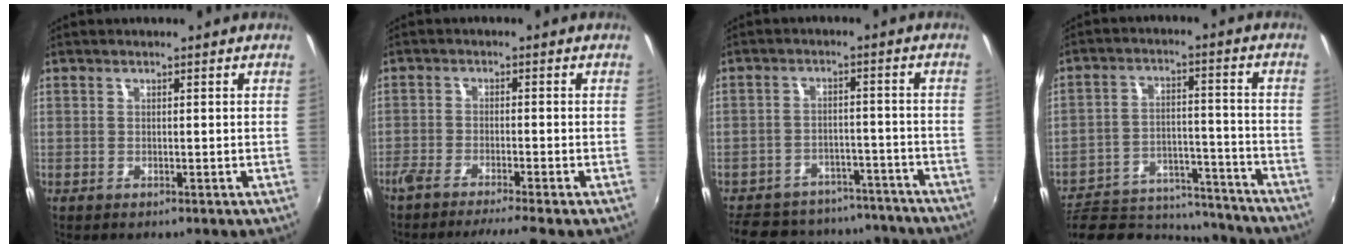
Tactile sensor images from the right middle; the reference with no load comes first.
{"total": 6.9, "force": [-6.0, -0.5, 3.2], "torque": [-0.076, -0.014, -0.103]}
{"total": 20.3, "force": [-17.1, 8.6, 6.6], "torque": [-0.152, 0.038, -0.214]}
{"total": 21.4, "force": [-18.6, 8.0, 6.7], "torque": [-0.143, 0.021, -0.248]}